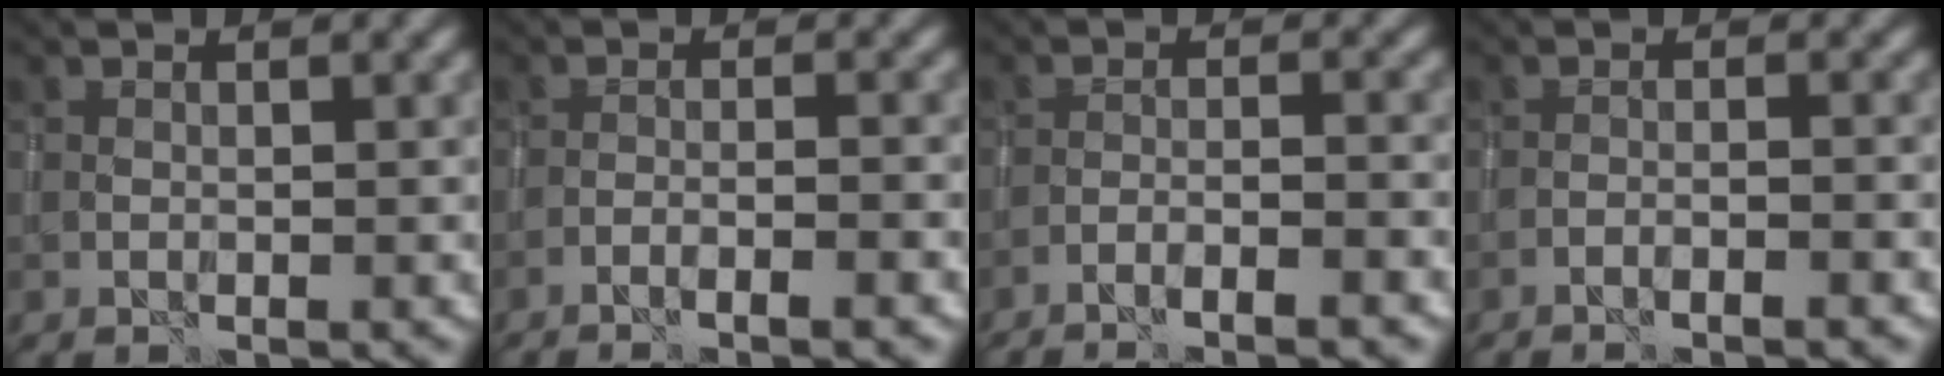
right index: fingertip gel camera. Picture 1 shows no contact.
{"total": 3.2, "force": [-2.3, 0.4, 2.1], "torque": [-0.032, 0.009, -0.047]}
{"total": 4.1, "force": [-3.3, 0.5, 2.4], "torque": [-0.039, 0.006, -0.059]}
{"total": 2.2, "force": [-1.8, 0.3, 1.3], "torque": [-0.019, 0.009, -0.037]}